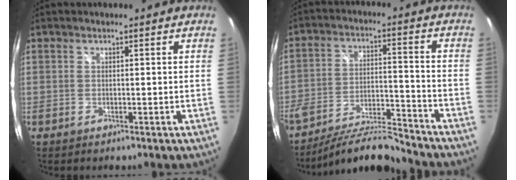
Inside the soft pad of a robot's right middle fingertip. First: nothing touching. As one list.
[{"total": 11.3, "force": [-10.7, 0.7, 3.6], "torque": [-0.076, -0.005, -0.183]}]